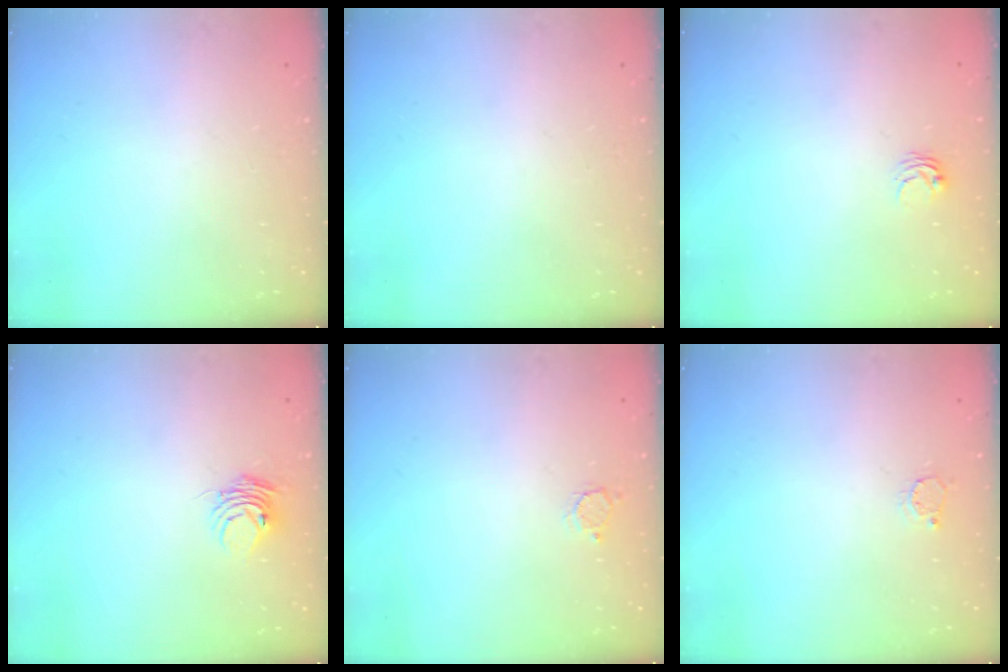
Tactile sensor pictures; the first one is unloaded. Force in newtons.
{"total": 0.0}
{"total": 3.4, "press": 3.4, "slide": 0.2}
{"total": 4.8, "press": 4.8, "slide": 0.3}
{"total": 2.4, "press": 2.4, "slide": 0.3}
{"total": 2.7, "press": 2.7, "slide": 0.2}